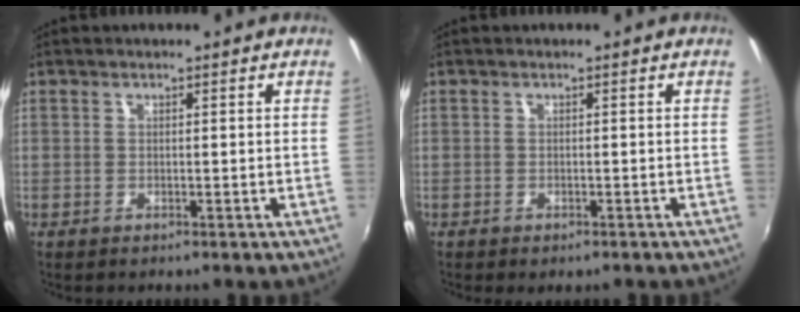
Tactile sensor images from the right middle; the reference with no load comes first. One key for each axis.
{"total": 1.1, "fx": -0.7, "fy": 0.7, "fz": 0.3, "tx": -0.008, "ty": -0.002, "tz": -0.009}